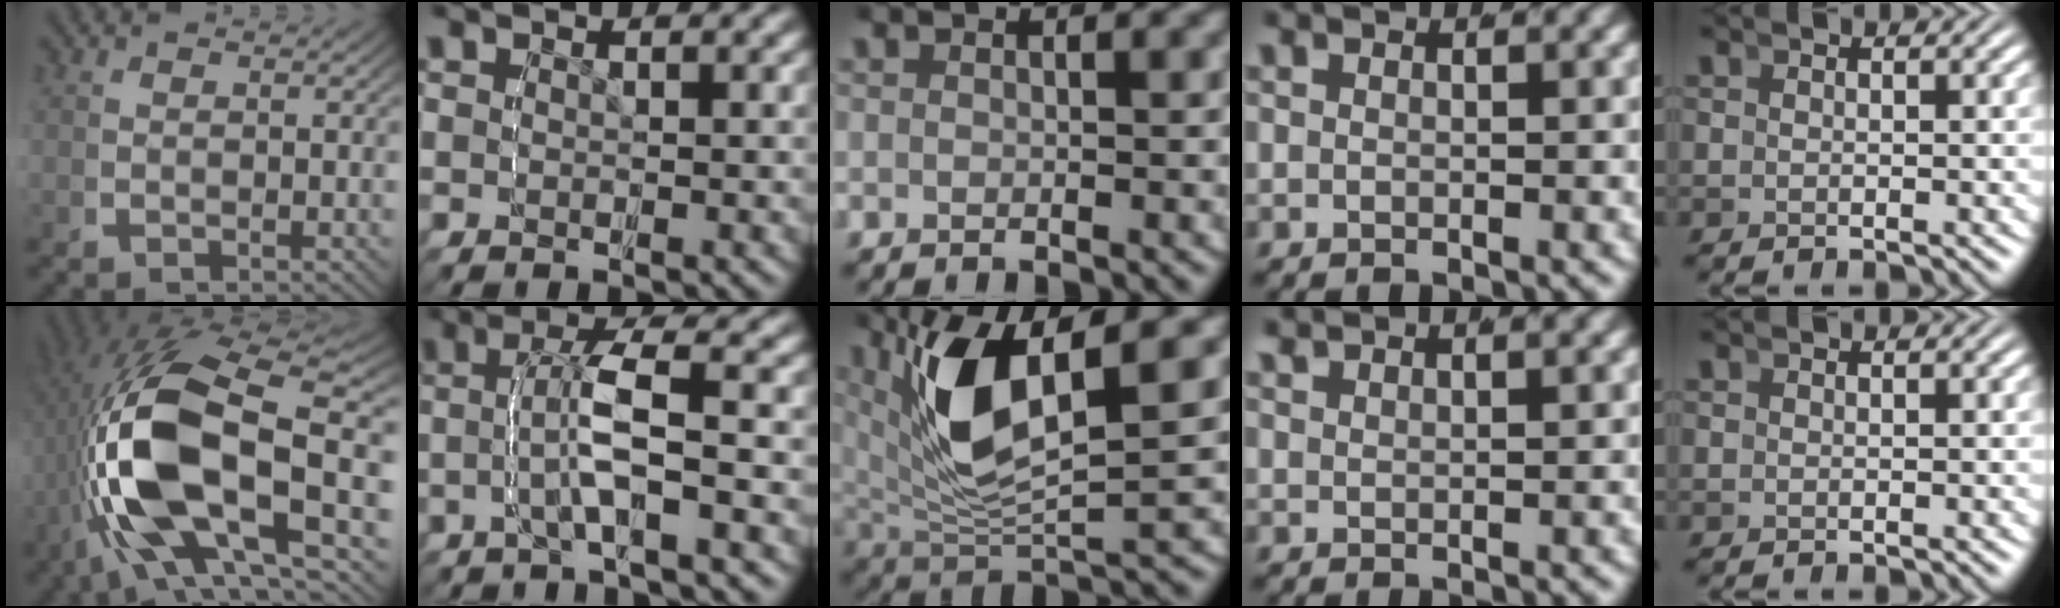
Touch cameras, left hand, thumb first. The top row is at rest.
{"thumb": {"total": 17.9, "force": [0.5, 8.8, 15.6], "torque": [-0.327, -0.023, 0.024]}, "index": {"total": 4.0, "force": [-0.2, 0.2, 4.0], "torque": [-0.077, 0.012, -0.009]}, "middle": {"total": 8.9, "force": [2.4, 3.7, 7.8], "torque": [-0.156, 0.009, 0.041]}, "ring": {"total": 1.9, "force": [1.9, -0.3, 0.3], "torque": [0.001, 0.009, 0.033]}}